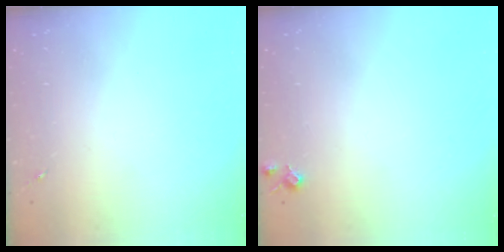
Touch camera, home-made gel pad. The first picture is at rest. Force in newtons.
{"total": 5.7, "press": 5.6, "slide": 0.9}